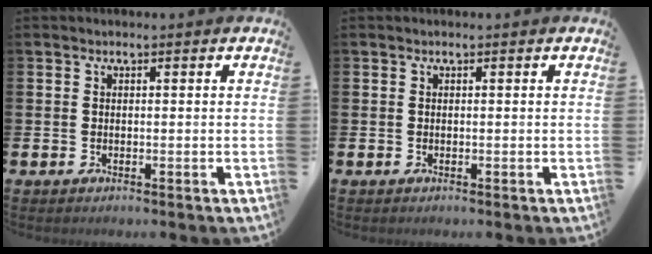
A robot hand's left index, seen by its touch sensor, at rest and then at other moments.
{"total": 0.0}